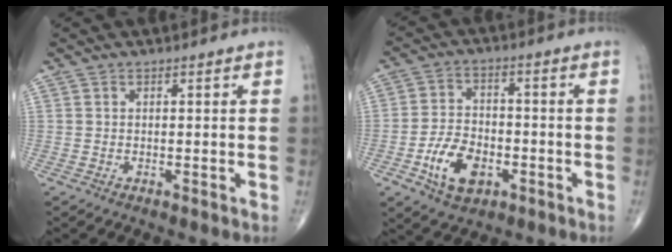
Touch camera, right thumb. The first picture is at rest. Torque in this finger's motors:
{"motor_torque": [0.12, 0.33, 0.19, 0.19, 0.24]}